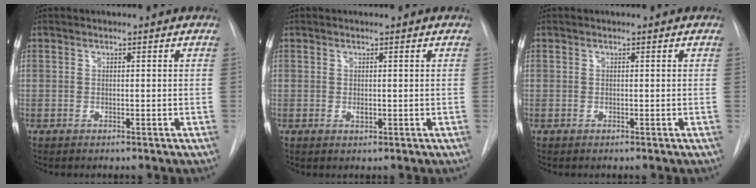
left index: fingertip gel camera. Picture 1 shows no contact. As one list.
[{"total": 0.7, "force": [0.1, 0.3, 0.6], "torque": [-0.009, -0.001, 0.004]}, {"total": 0.0}]